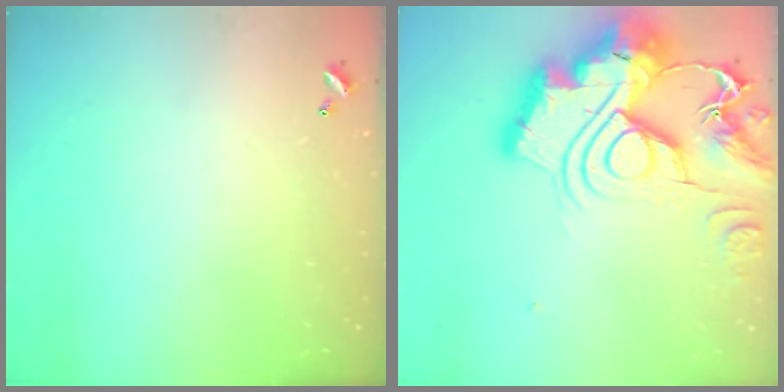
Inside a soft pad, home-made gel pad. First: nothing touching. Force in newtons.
{"total": 0.6, "press": 0.6, "slide": 0.0}